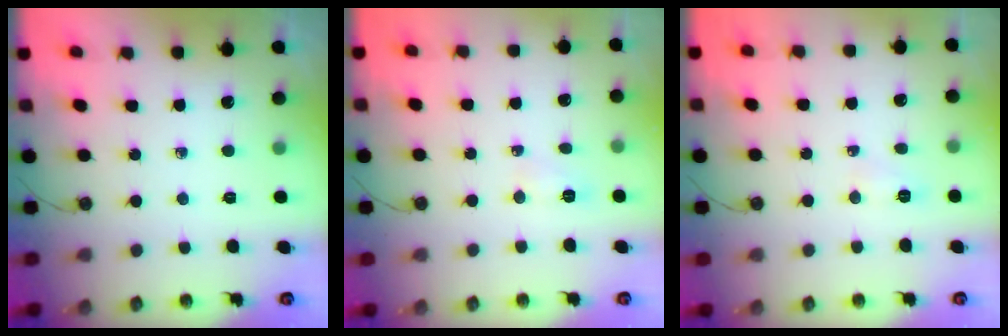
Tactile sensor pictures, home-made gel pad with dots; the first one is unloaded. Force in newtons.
{"total": 3.5, "press": 3.4, "slide": 0.7}
{"total": 18.1, "press": 6.2, "slide": 17.0}